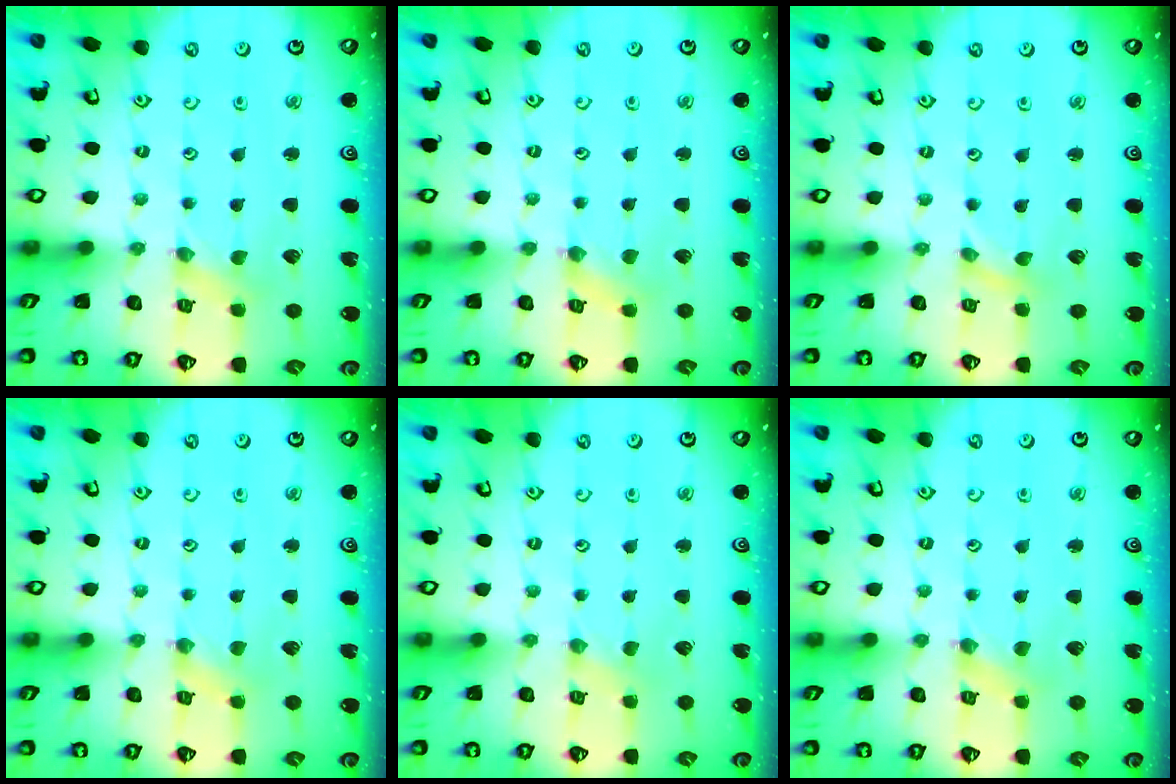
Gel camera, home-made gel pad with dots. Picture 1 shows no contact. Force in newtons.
{"total": 1.4, "press": 1.4, "slide": 0.3}
{"total": 0.0}
{"total": 0.8, "press": 0.7, "slide": 0.2}
{"total": 0.0}
{"total": 0.9, "press": 0.8, "slide": 0.3}